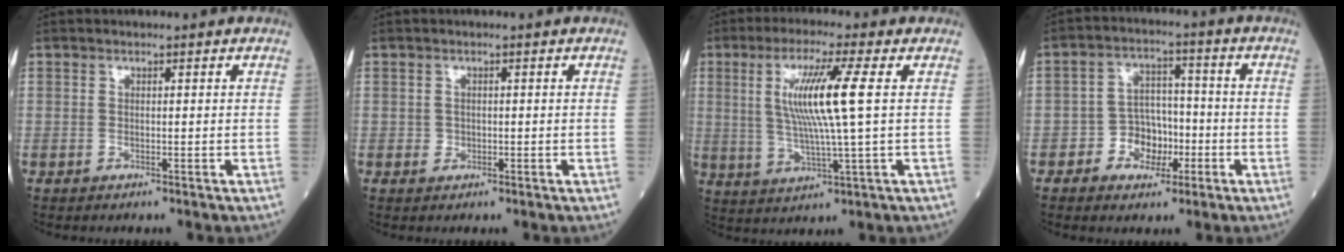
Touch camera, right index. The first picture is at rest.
{"total": 1.0, "force": [-0.2, 1.0, 0.3], "torque": [-0.004, 0.002, -0.001]}
{"total": 10.2, "force": [2.0, -0.8, 9.9], "torque": [-0.199, -0.002, 0.038]}
{"total": 6.6, "force": [-2.6, 4.7, 3.8], "torque": [-0.061, 0.020, -0.043]}